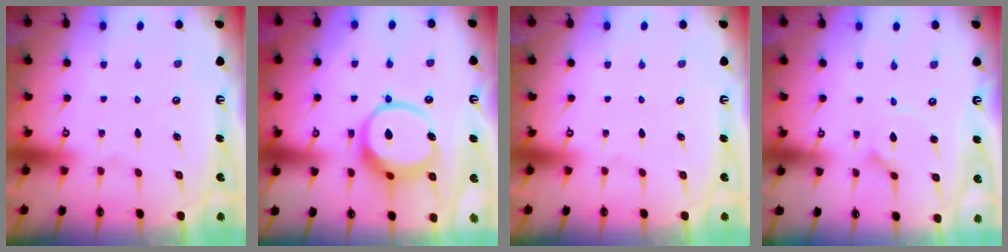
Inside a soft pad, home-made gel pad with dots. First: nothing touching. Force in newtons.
{"total": 12.8, "press": 12.7, "slide": 1.7}
{"total": 0.0}
{"total": 1.9, "press": 1.9, "slide": 0.1}